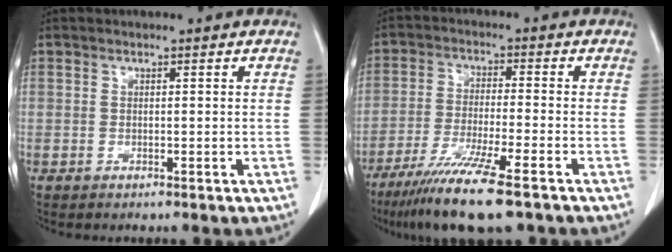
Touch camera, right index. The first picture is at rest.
{"total": 12.0, "force": [-8.5, 0.4, 8.5], "torque": [-0.150, -0.035, -0.140]}